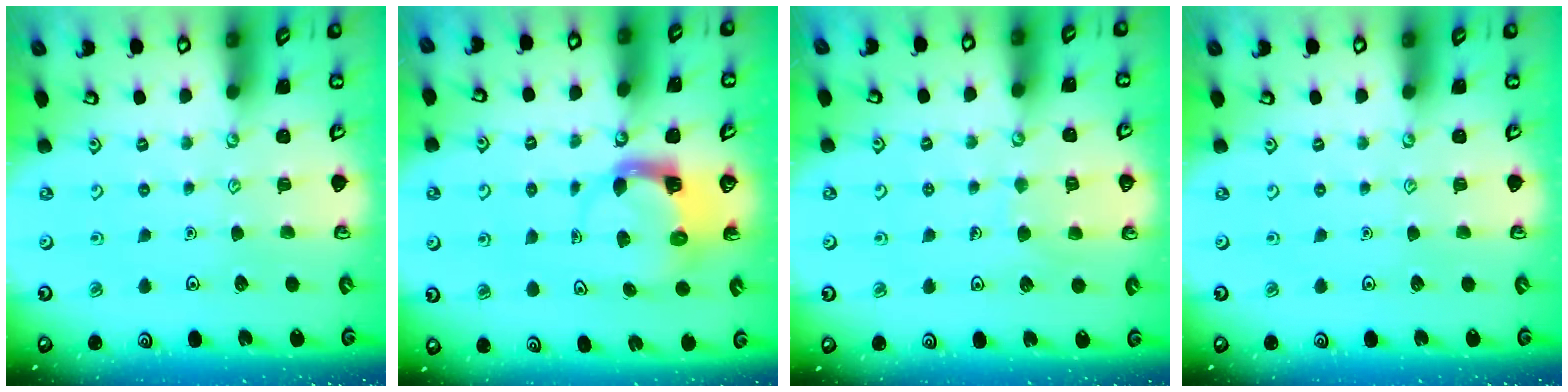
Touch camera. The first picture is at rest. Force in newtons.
{"total": 3.9, "press": 3.8, "slide": 0.4}
{"total": 4.9, "press": 4.9, "slide": 0.3}
{"total": 0.0}